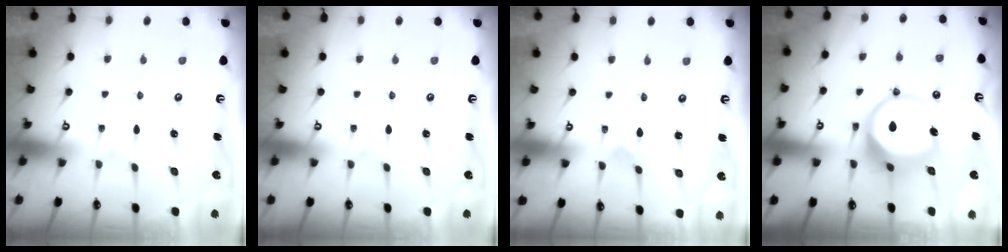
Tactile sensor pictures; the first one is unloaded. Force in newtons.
{"total": 0.0}
{"total": 0.7, "press": 0.7, "slide": 0.1}
{"total": 9.0, "press": 8.9, "slide": 1.3}